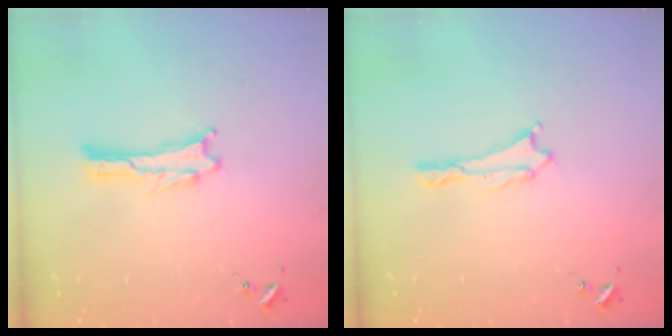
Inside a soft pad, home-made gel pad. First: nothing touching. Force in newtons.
{"total": 0.0}